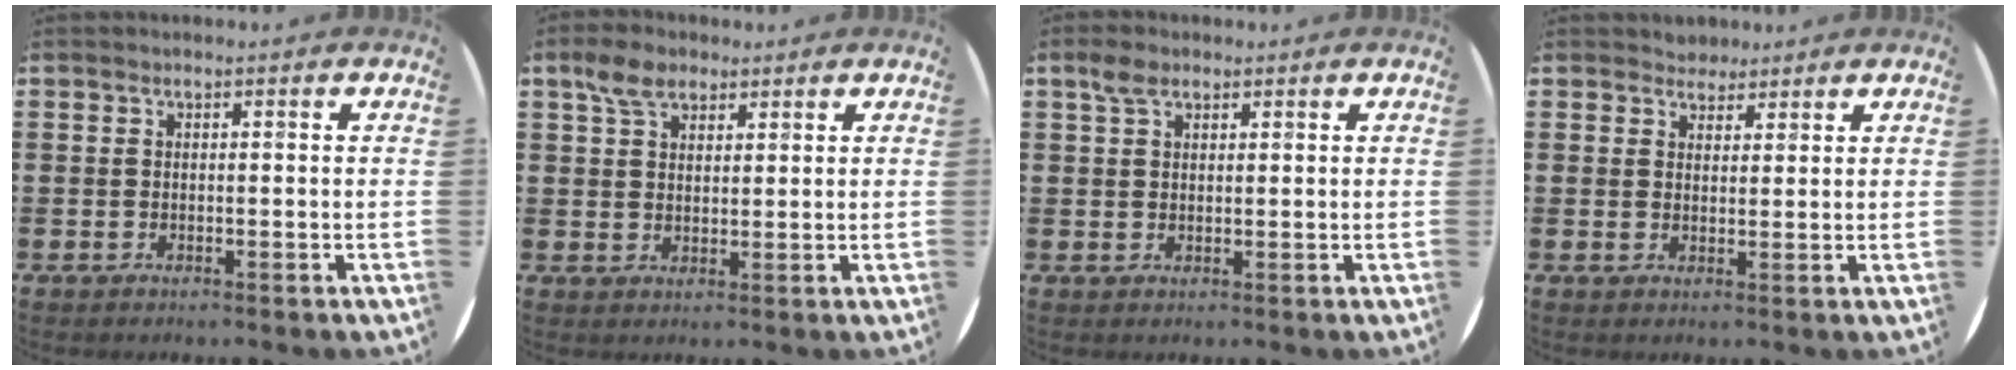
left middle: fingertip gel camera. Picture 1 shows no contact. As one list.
[{"total": 4.4, "force": [3.1, 2.4, 1.9], "torque": [-0.038, 0.006, 0.057]}, {"total": 2.5, "force": [1.7, 1.4, 1.2], "torque": [-0.018, 0.002, 0.030]}, {"total": 2.1, "force": [2.0, 0.7, -0.1], "torque": [-0.003, 0.003, 0.039]}]